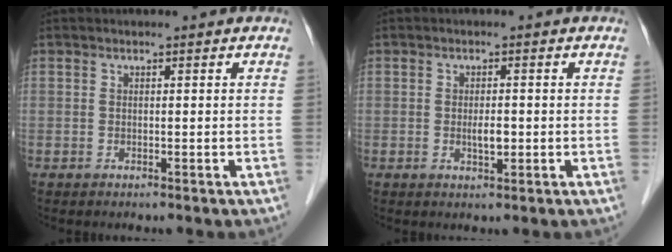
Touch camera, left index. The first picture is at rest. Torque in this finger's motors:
{"motor_torque": [0.40, 0.35, 0.03, 0.02]}